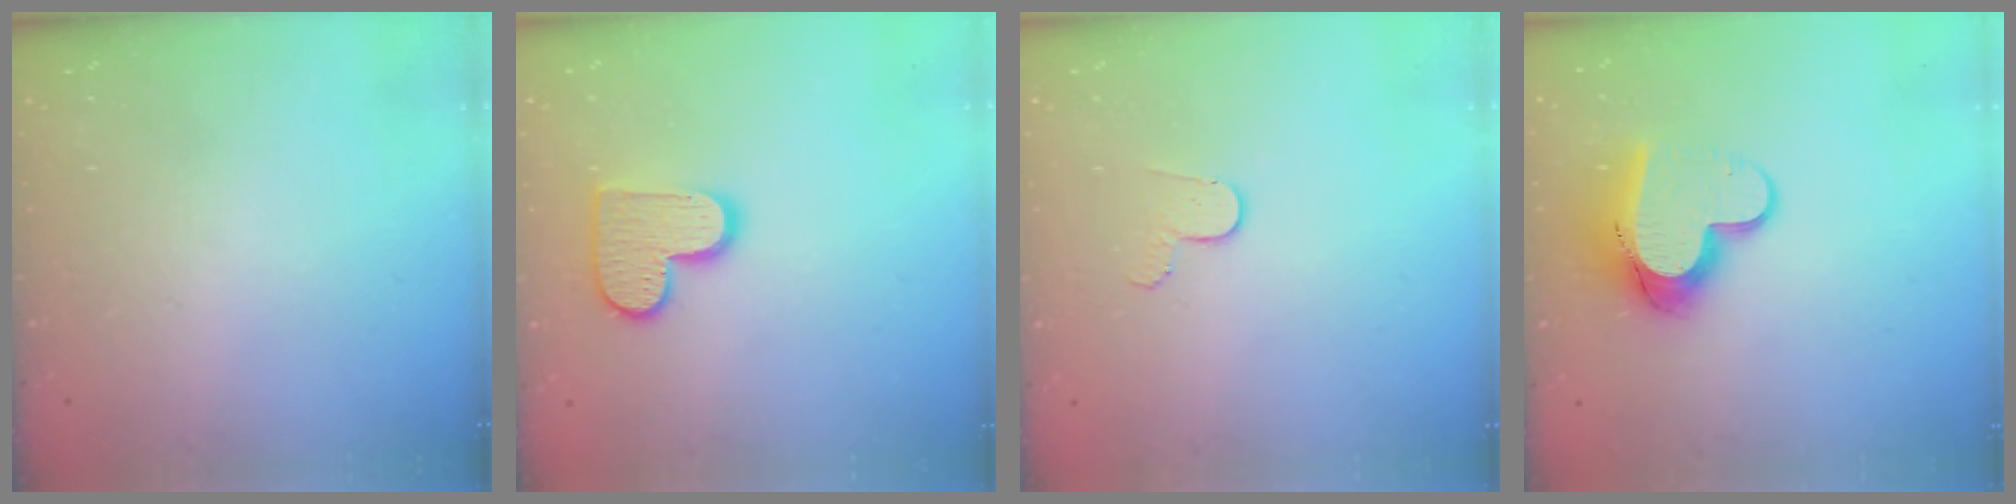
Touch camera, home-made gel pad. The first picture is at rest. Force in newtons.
{"total": 11.7, "press": 11.6, "slide": 0.6}
{"total": 4.5, "press": 4.5, "slide": 0.3}
{"total": 11.5, "press": 11.4, "slide": 1.2}